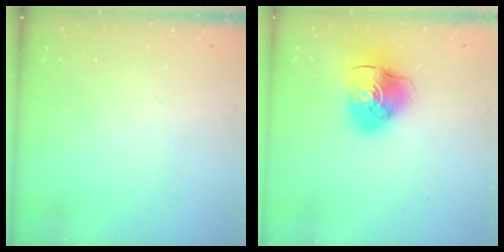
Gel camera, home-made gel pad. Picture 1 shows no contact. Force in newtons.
{"total": 12.6, "press": 12.5, "slide": 1.6}